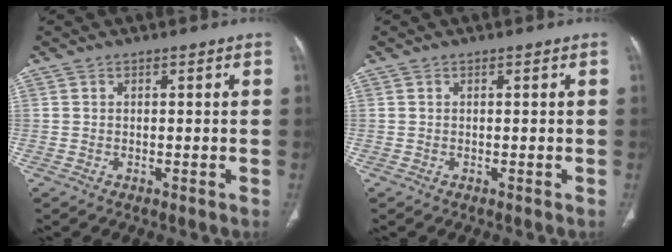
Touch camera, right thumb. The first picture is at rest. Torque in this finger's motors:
{"motor_torque": [0.10, 0.11, 0.19, -0.09, 0.04]}